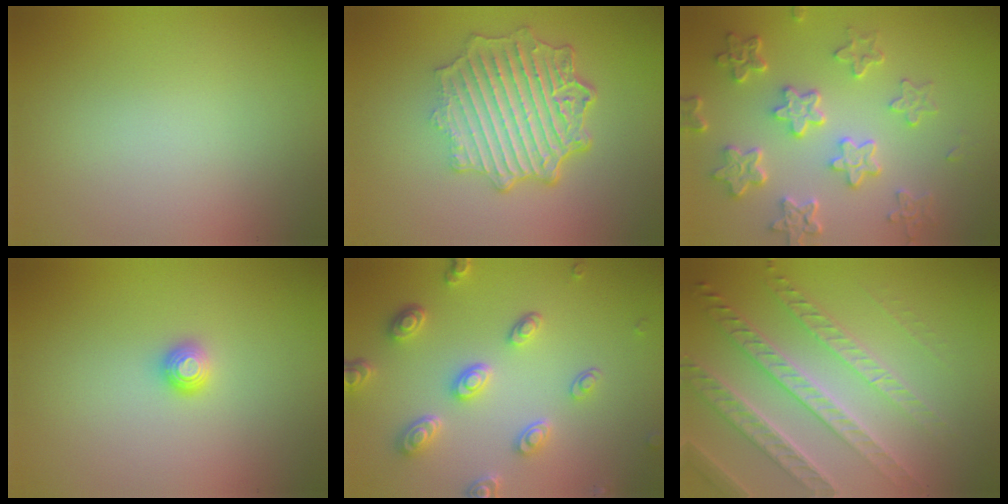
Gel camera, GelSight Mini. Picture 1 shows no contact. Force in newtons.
{"total": 7.1, "press": 5.3, "slide": 4.7}
{"total": 6.1, "press": 4.6, "slide": 4.0}
{"total": 1.2, "press": 1.1, "slide": 0.3}
{"total": 4.6, "press": 3.7, "slide": 2.8}
{"total": 6.6, "press": 4.7, "slide": 4.5}